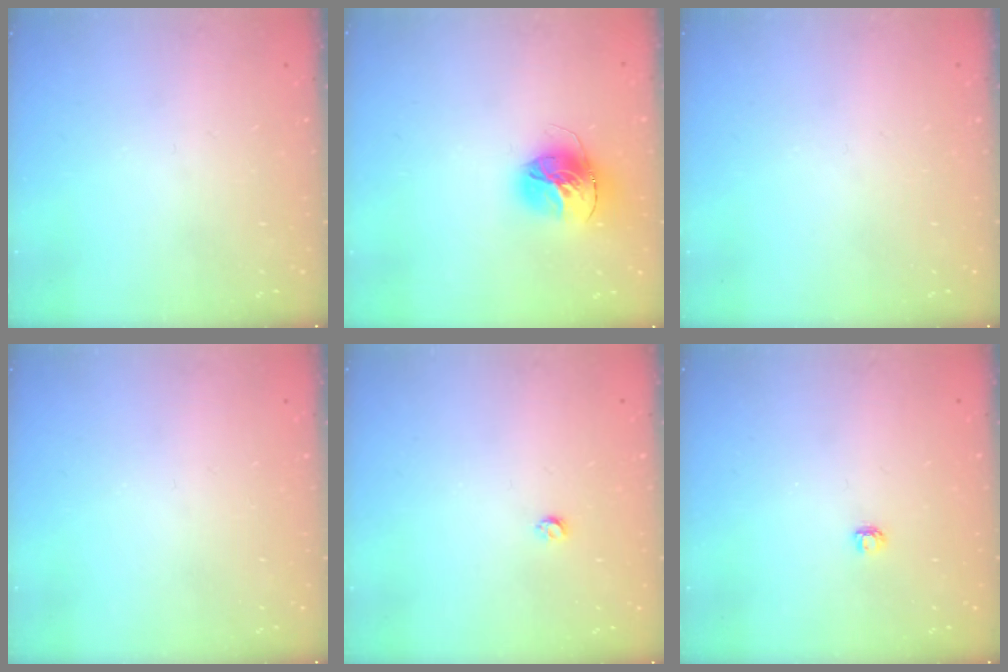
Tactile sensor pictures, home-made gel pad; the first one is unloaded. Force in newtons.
{"total": 15.4, "press": 15.3, "slide": 1.7}
{"total": 0.0}
{"total": 0.0}
{"total": 2.9, "press": 2.8, "slide": 0.5}
{"total": 3.2, "press": 3.2, "slide": 0.4}